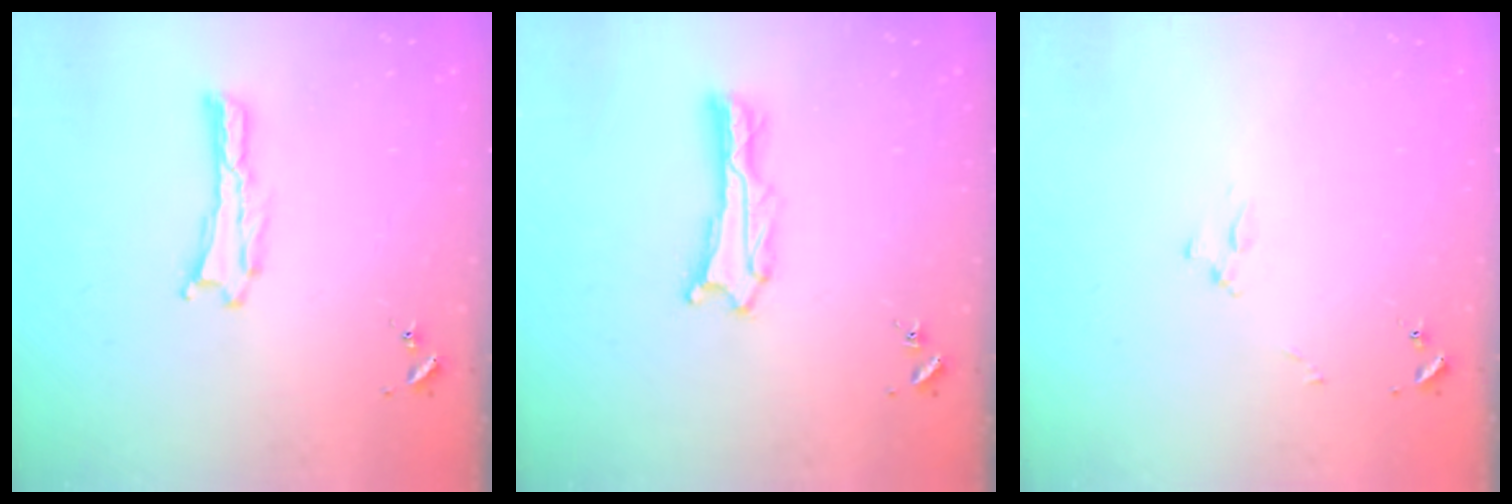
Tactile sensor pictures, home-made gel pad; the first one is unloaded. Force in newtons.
{"total": 1.2, "press": 1.2, "slide": 0.1}
{"total": 2.5, "press": 2.5, "slide": 0.3}